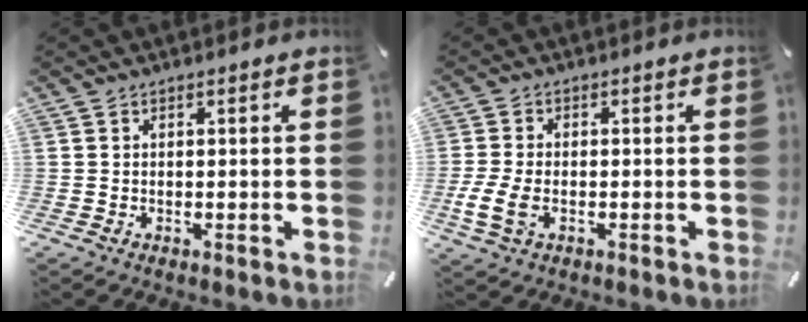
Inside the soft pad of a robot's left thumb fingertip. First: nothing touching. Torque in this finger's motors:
{"motor_torque": [0.85, 0.73, 0.67, 0.04, 0.23]}